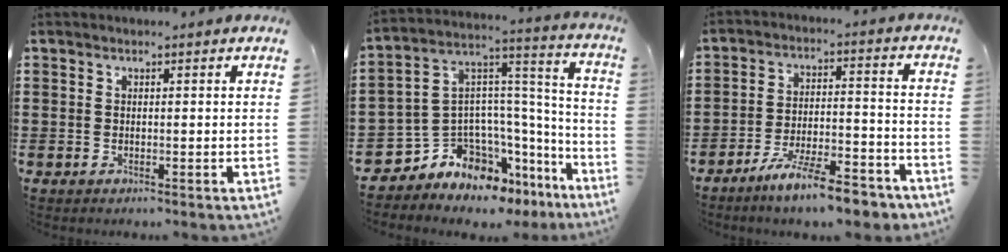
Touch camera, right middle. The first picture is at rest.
{"total": 7.8, "force": [-6.8, 3.6, 0.7], "torque": [-0.046, -0.018, -0.138]}
{"total": 10.0, "force": [-8.3, 1.3, 5.3], "torque": [-0.099, 0.011, -0.160]}